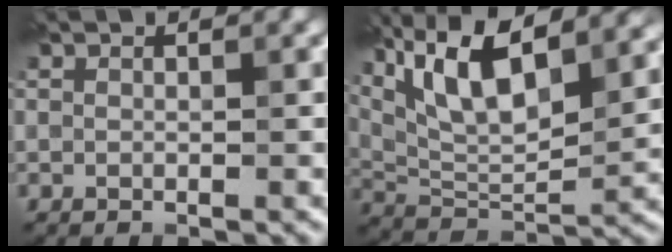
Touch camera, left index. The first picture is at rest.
{"total": 11.4, "force": [6.5, 4.0, 8.4], "torque": [-0.154, 0.018, 0.116]}